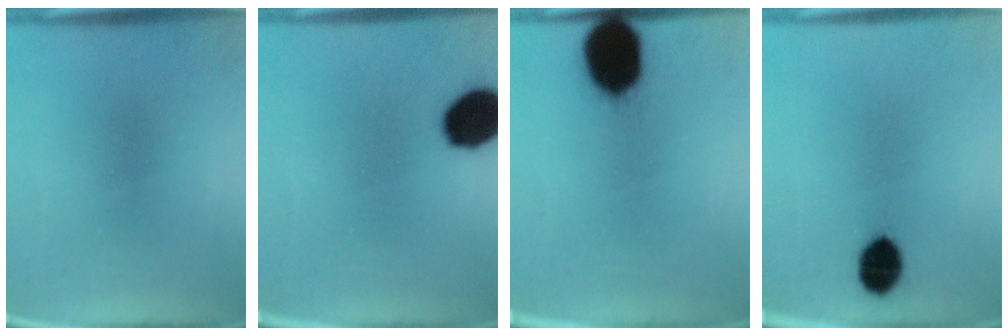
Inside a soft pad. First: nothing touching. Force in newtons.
{"total": 13.4}
{"total": 17.1}
{"total": 7.4}